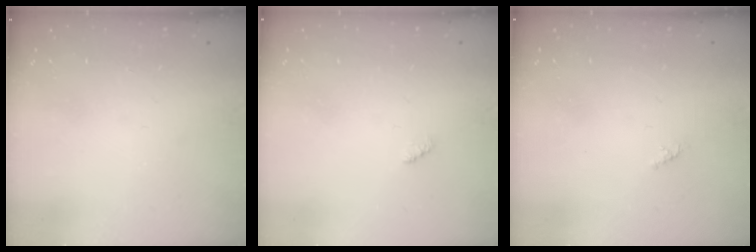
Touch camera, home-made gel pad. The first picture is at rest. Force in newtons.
{"total": 2.3, "press": 2.2, "slide": 0.5}
{"total": 0.8, "press": 0.7, "slide": 0.4}